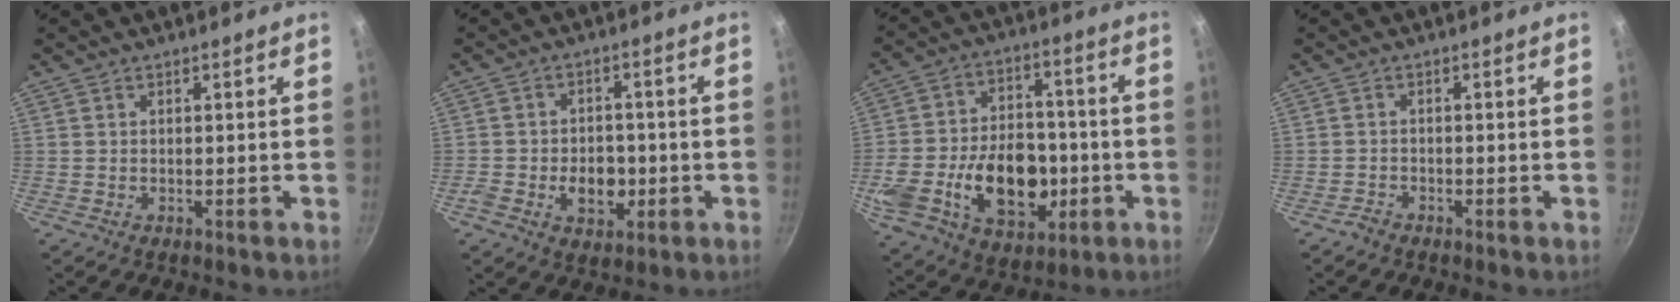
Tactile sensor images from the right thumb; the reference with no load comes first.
{"total": 7.5, "force": [-1.9, 5.4, 4.9], "torque": [-0.055, 0.013, -0.030]}
{"total": 24.2, "force": [-5.1, 16.5, 17.0], "torque": [-0.288, 0.040, -0.070]}
{"total": 1.4, "force": [-1.3, 0.4, 0.2], "torque": [-0.014, 0.012, -0.028]}